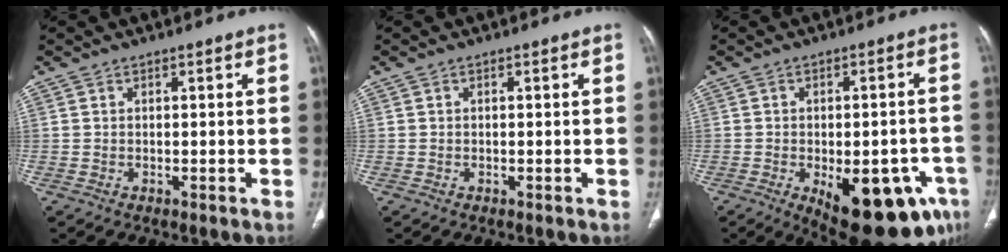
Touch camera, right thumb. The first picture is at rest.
{"total": 0.0}
{"total": 19.9, "force": [-8.3, 8.8, 15.8], "torque": [-0.149, 0.013, -0.091]}